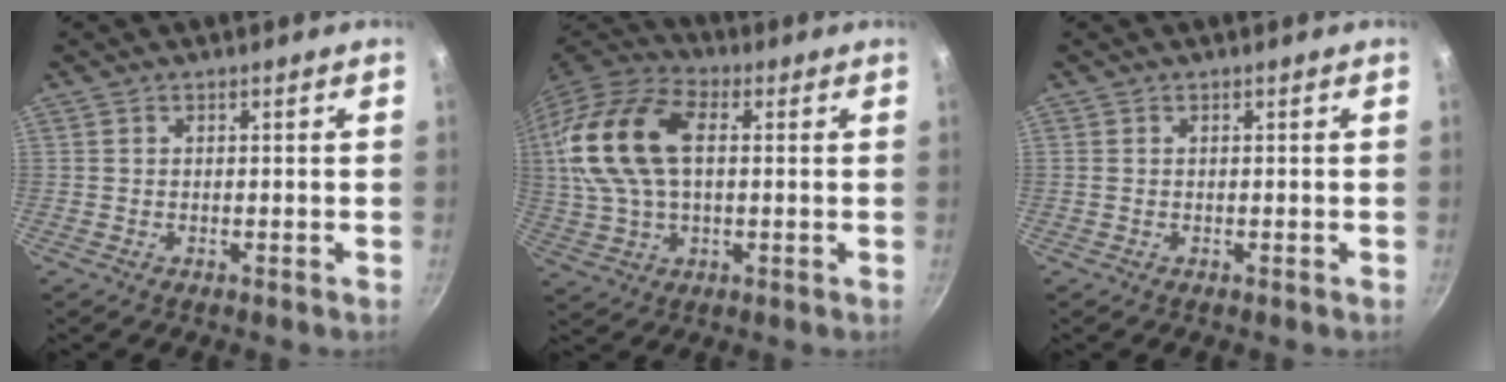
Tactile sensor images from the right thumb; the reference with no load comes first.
{"total": 19.3, "force": [3.1, 11.5, 15.2], "torque": [-0.297, 0.025, 0.048]}
{"total": 0.0}